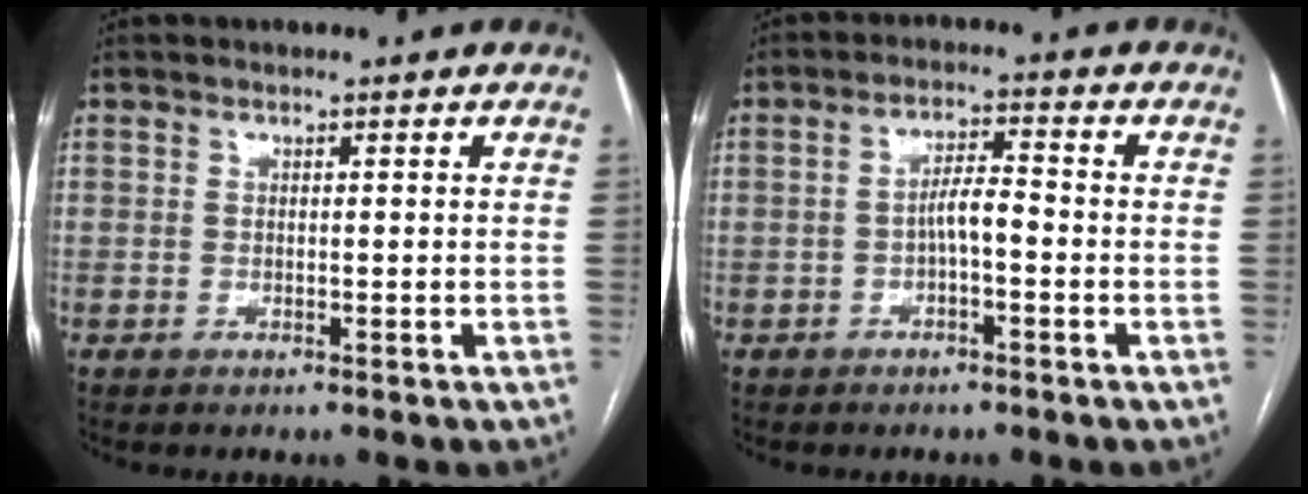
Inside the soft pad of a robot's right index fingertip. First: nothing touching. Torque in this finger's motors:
{"motor_torque": [0.73, -0.07, 0.34, 0.09]}